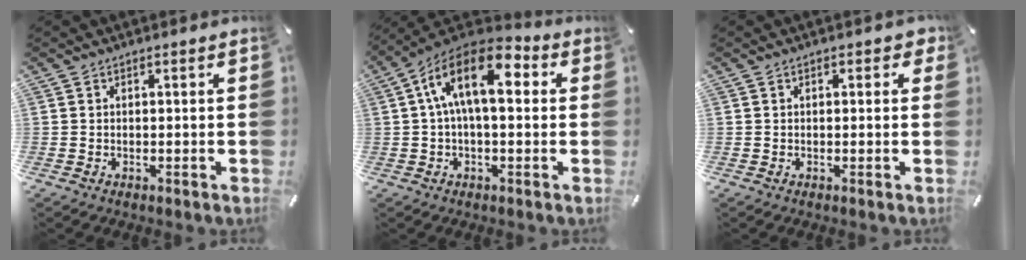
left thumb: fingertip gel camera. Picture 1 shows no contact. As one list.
[{"total": 14.6, "force": [3.2, 7.3, 12.3], "torque": [-0.213, -0.011, 0.052]}, {"total": 1.6, "force": [0.3, 1.0, 1.3], "torque": [-0.009, 0.000, 0.001]}]